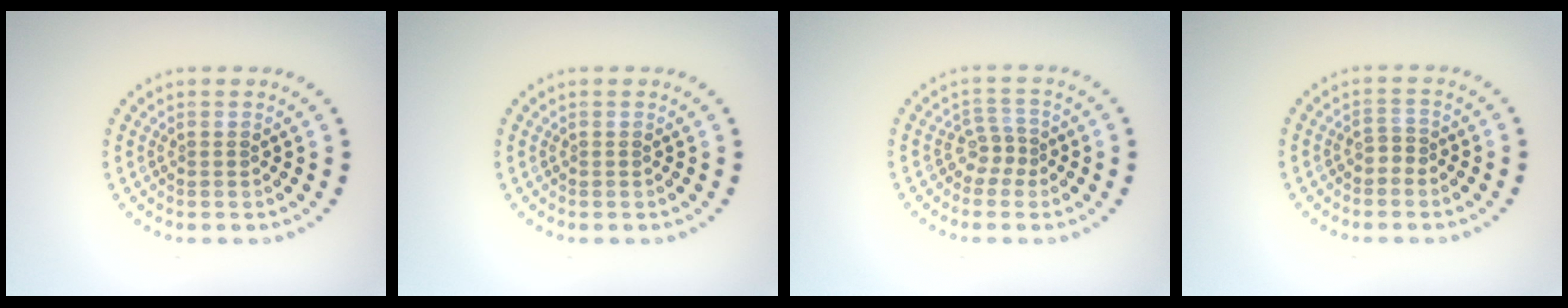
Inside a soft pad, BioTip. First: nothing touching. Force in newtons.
{"total": 0.0}
{"total": 1.9, "press": 1.4, "slide": 1.3}
{"total": 1.0, "press": 0.8, "slide": 0.5}